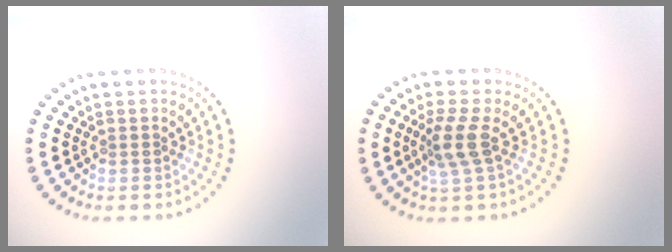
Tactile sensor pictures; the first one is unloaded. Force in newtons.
{"total": 2.9, "press": 2.1, "slide": 1.9}